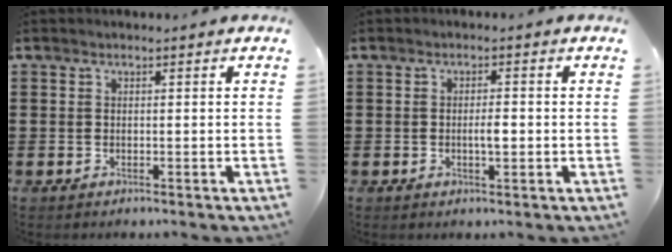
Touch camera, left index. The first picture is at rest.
{"total": 2.2, "force": [-0.3, 0.7, 2.1], "torque": [-0.041, 0.002, -0.007]}